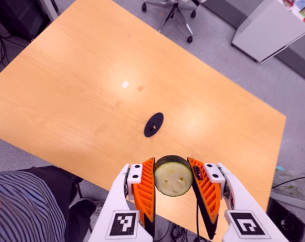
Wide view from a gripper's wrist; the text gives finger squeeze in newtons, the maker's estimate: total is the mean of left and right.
{"total": 9.8, "left": 9.0, "right": 10.5}